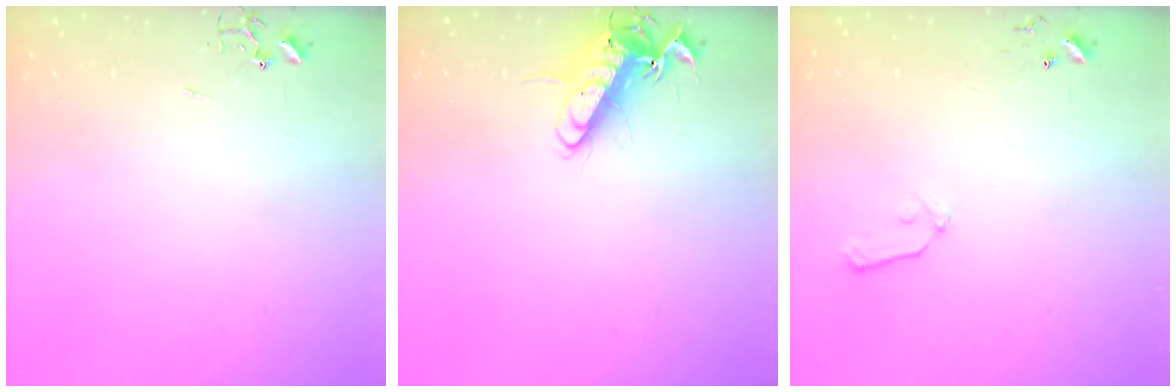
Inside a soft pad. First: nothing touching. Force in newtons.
{"total": 13.2, "press": 13.2, "slide": 1.3}
{"total": 6.5, "press": 6.4, "slide": 1.0}